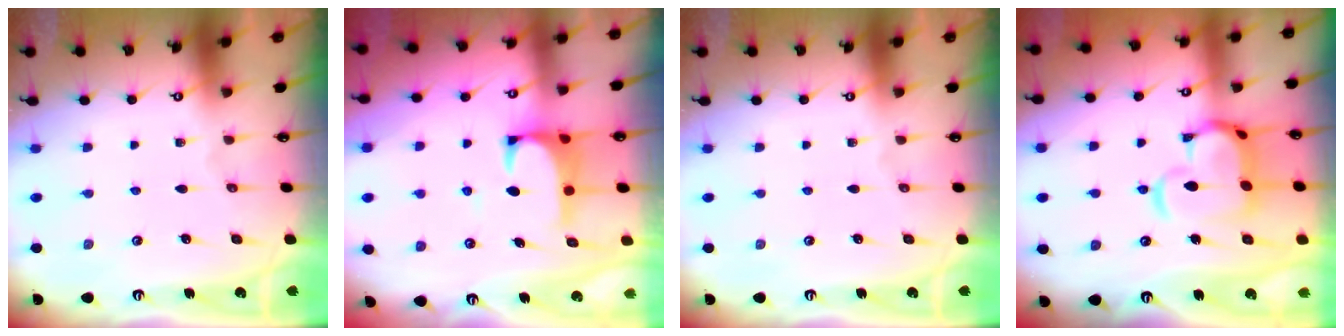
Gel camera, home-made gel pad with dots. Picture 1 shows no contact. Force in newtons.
{"total": 2.5, "press": 2.4, "slide": 0.8}
{"total": 0.0}
{"total": 9.0, "press": 8.9, "slide": 1.4}